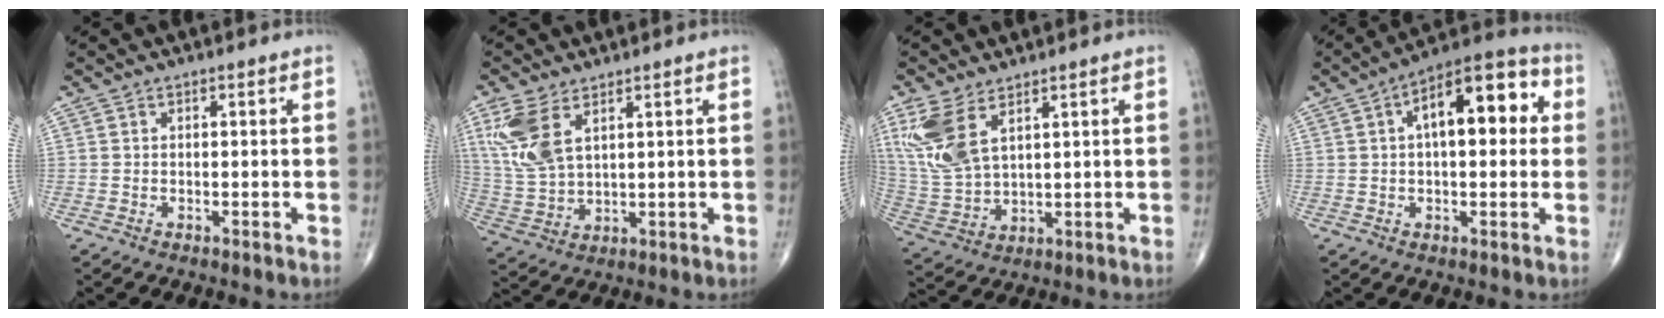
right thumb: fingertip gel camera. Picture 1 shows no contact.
{"total": 9.8, "force": [4.7, 4.8, 7.2], "torque": [-0.164, -0.009, 0.107]}
{"total": 10.8, "force": [5.5, 5.2, 7.7], "torque": [-0.177, -0.014, 0.127]}
{"total": 14.8, "force": [3.1, 6.9, 12.8], "torque": [-0.162, 0.033, 0.039]}